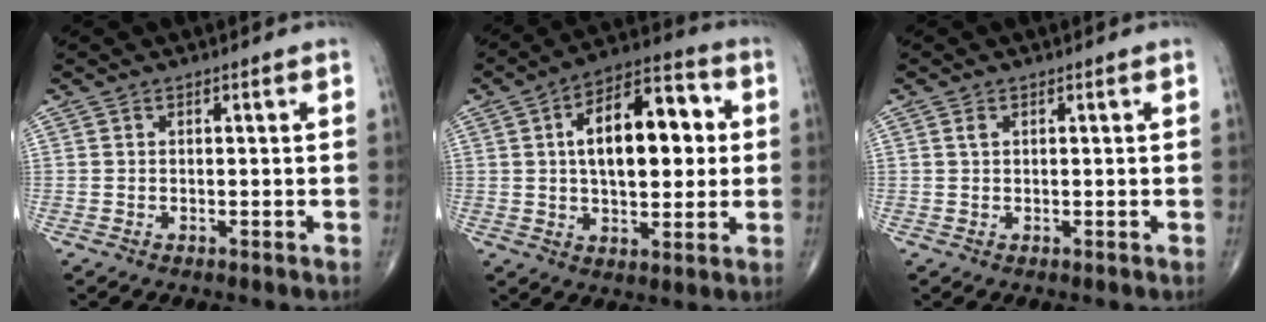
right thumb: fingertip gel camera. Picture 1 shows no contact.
{"total": 17.4, "force": [2.7, 8.9, 14.7], "torque": [-0.202, 0.020, 0.037]}
{"total": 0.9, "force": [0.4, 0.5, 0.6], "torque": [-0.014, 0.003, 0.007]}